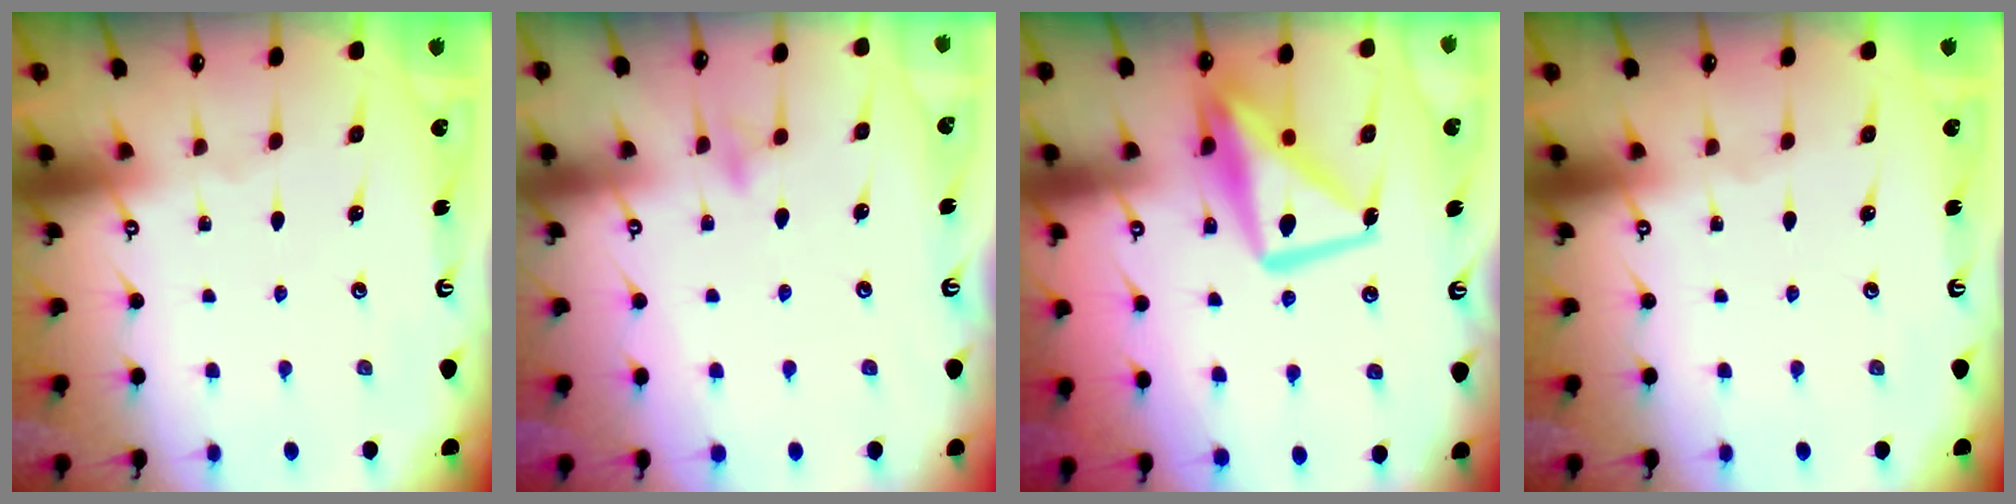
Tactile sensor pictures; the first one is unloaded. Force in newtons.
{"total": 8.3, "press": 8.2, "slide": 0.9}
{"total": 14.2, "press": 14.1, "slide": 1.5}
{"total": 0.0}